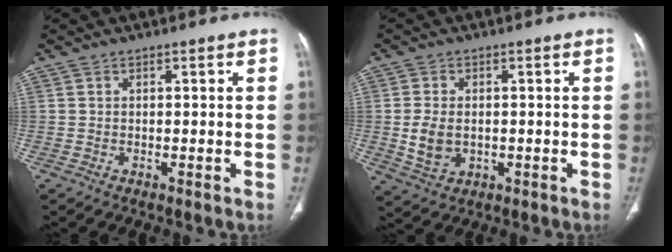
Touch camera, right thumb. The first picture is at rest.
{"total": 6.2, "force": [-0.4, 4.3, 4.4], "torque": [-0.081, -0.003, 0.001]}